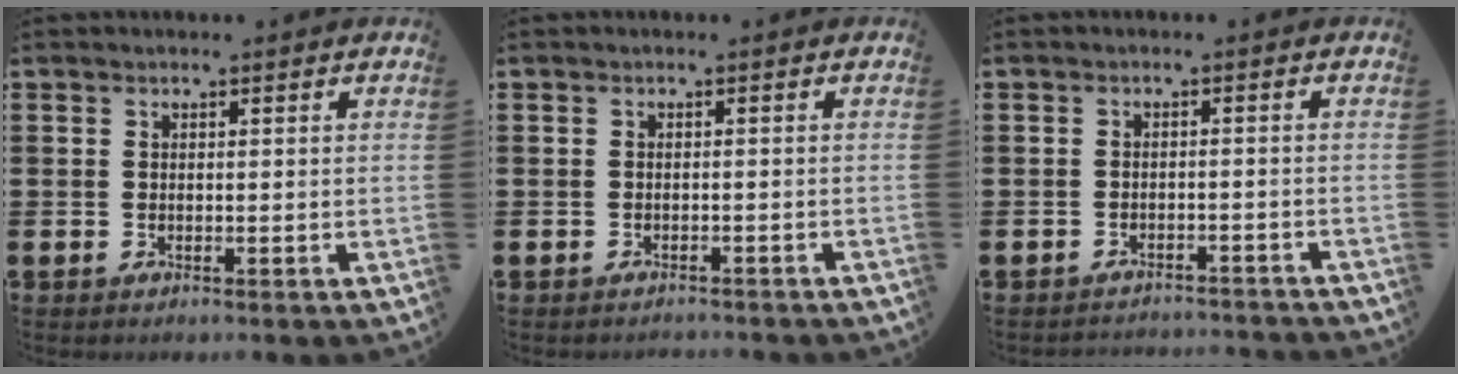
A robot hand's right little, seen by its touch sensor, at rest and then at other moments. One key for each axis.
{"total": 0.8, "fx": -0.8, "fy": 0.0, "fz": -0.1, "tx": 0.000, "ty": 0.000, "tz": -0.017}
{"total": 1.6, "fx": -1.6, "fy": -0.1, "fz": -0.1, "tx": -0.003, "ty": 0.005, "tz": -0.035}